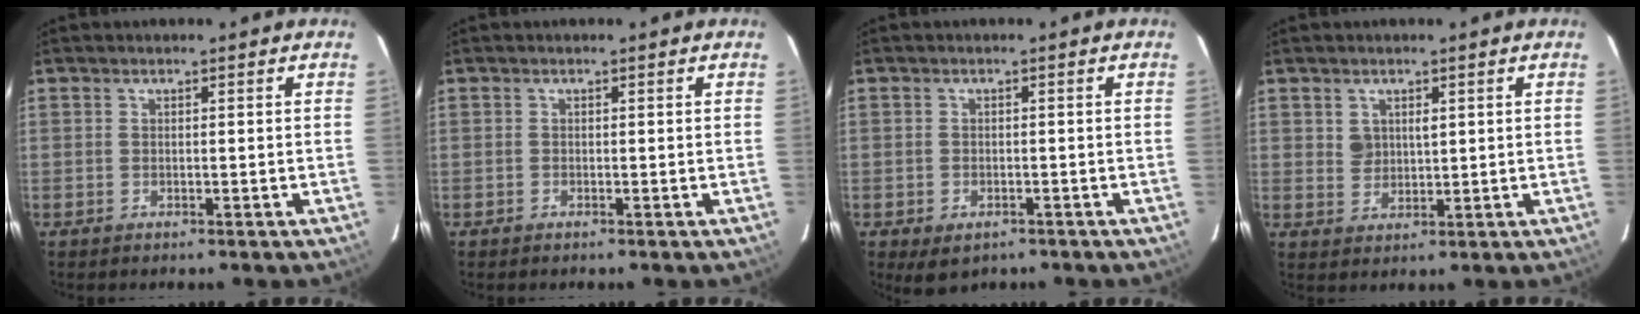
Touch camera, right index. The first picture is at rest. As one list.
[{"total": 0.0}, {"total": 3.7, "force": [-2.2, 2.4, 1.7], "torque": [-0.027, -0.002, -0.022]}, {"total": 2.9, "force": [1.2, 2.1, 1.6], "torque": [-0.030, 0.003, 0.029]}]